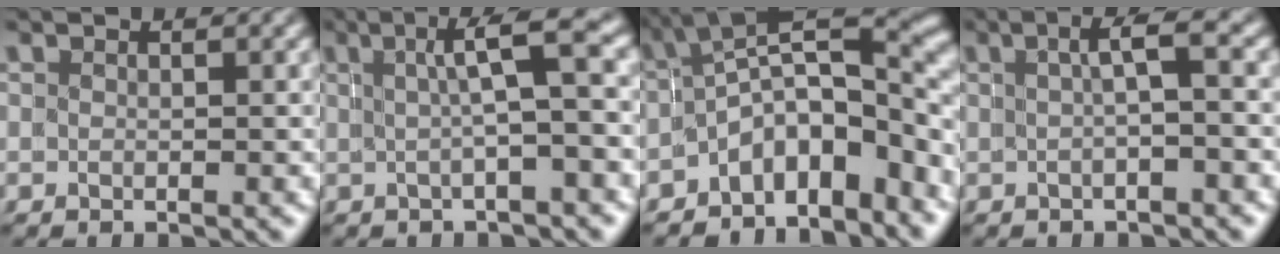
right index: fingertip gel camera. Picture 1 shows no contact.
{"total": 3.6, "force": [0.5, -0.5, 3.5], "torque": [-0.039, 0.017, 0.008]}
{"total": 11.5, "force": [-2.2, 6.4, 9.3], "torque": [-0.129, -0.014, -0.034]}
{"total": 2.1, "force": [0.0, -0.2, 2.1], "torque": [-0.023, 0.008, 0.003]}